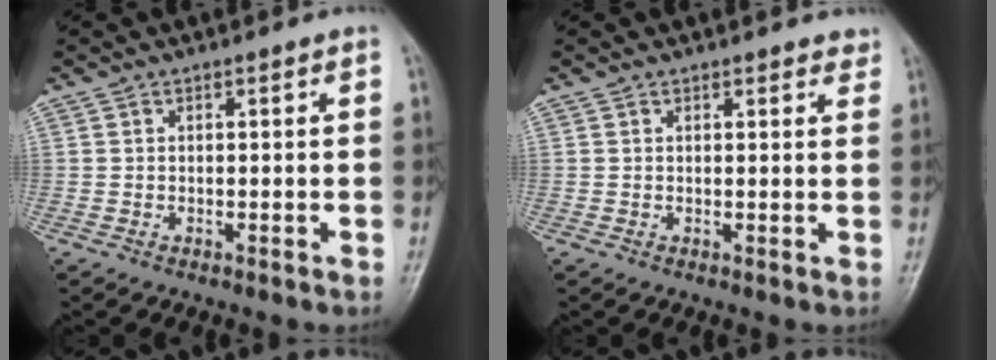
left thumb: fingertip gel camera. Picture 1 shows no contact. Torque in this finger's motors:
{"motor_torque": [-0.01, 0.08, -0.31, 0.08, 0.03]}